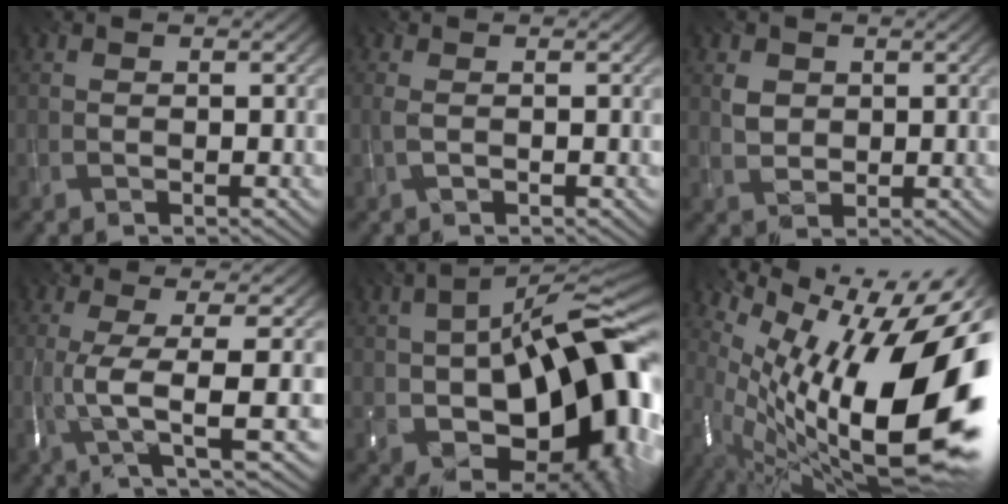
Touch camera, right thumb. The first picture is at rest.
{"total": 0.8, "force": [-0.1, 0.2, 0.7], "torque": [-0.018, 0.001, -0.003]}
{"total": 2.3, "force": [0.6, 2.0, 0.9], "torque": [-0.030, -0.002, 0.011]}
{"total": 6.5, "force": [-1.4, 0.8, 6.3], "torque": [-0.119, 0.009, -0.031]}
{"total": 19.3, "force": [-2.6, 10.2, 16.1], "torque": [-0.235, -0.004, -0.048]}
{"total": 18.9, "force": [0.7, 7.3, 17.4], "torque": [-0.273, -0.033, 0.019]}